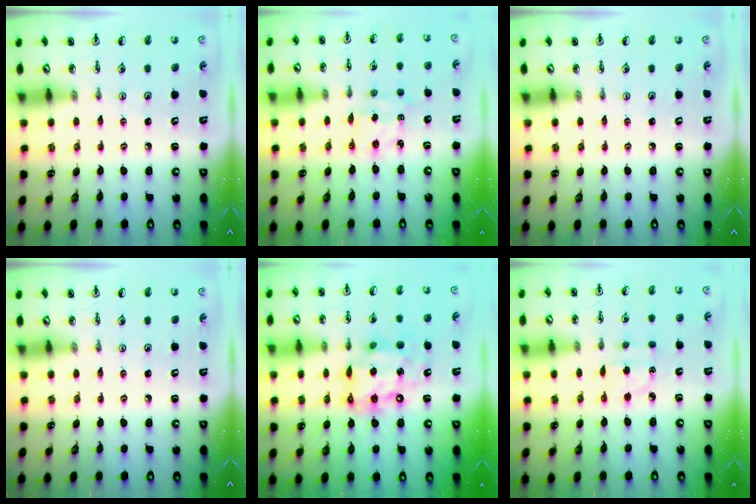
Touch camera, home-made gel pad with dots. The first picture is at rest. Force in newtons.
{"total": 2.5, "press": 2.5, "slide": 0.3}
{"total": 0.0}
{"total": 0.0}
{"total": 13.5, "press": 13.5, "slide": 1.2}
{"total": 2.8, "press": 2.6, "slide": 0.8}